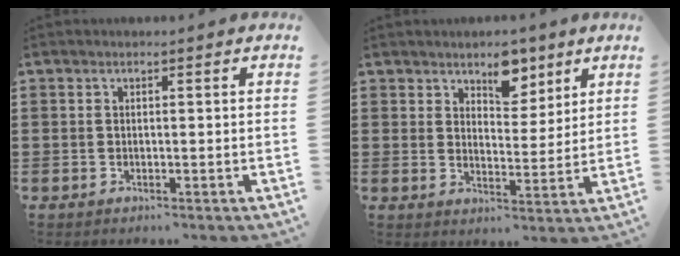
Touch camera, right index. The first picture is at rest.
{"total": 6.1, "force": [4.6, 3.3, 2.2], "torque": [-0.030, -0.010, 0.078]}